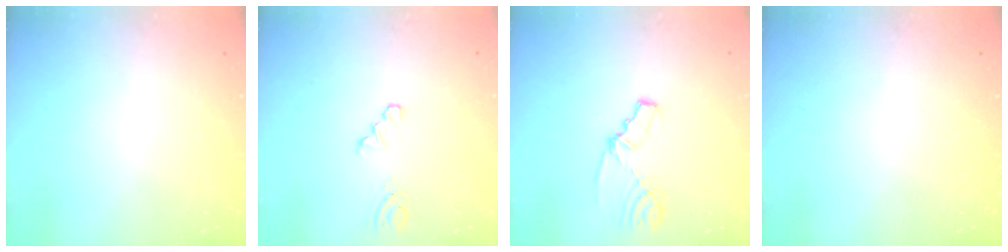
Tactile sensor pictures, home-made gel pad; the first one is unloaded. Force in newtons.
{"total": 0.0}
{"total": 2.7, "press": 2.7, "slide": 0.3}
{"total": 0.0}